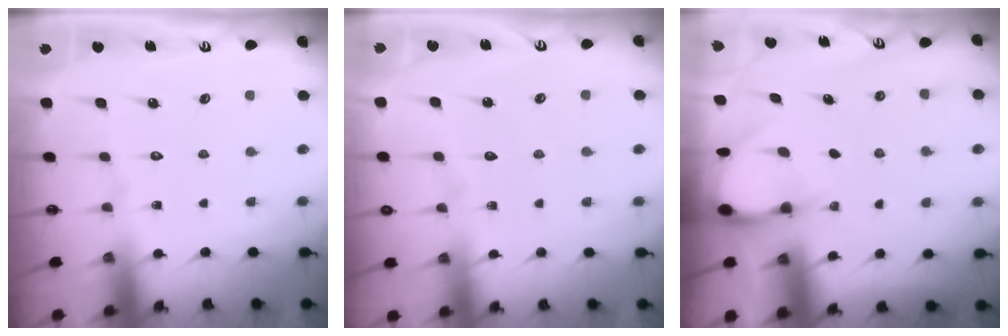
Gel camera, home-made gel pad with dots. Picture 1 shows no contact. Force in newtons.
{"total": 3.0, "press": 3.0, "slide": 0.3}
{"total": 2.9, "press": 2.9, "slide": 0.3}